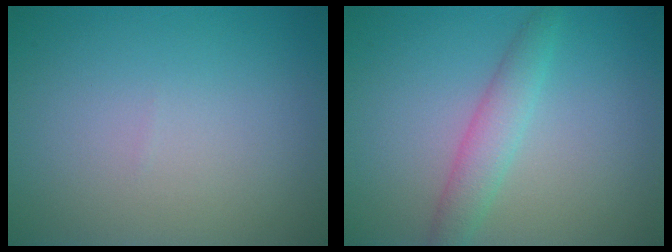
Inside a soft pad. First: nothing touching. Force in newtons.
{"total": 2.7, "press": 2.7, "slide": 0.1}